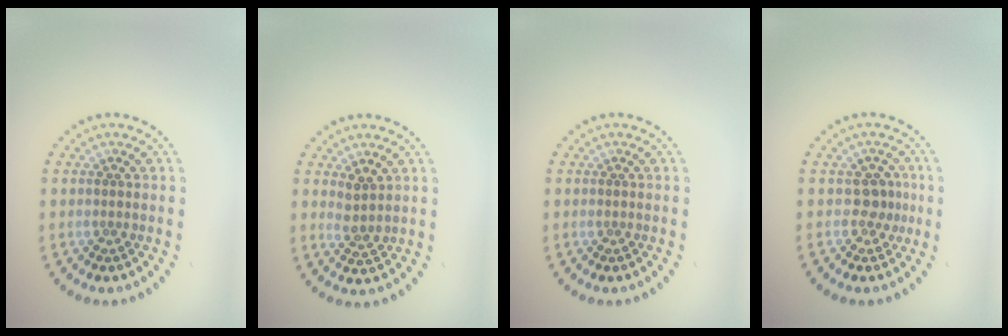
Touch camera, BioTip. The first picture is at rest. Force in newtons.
{"total": 1.7, "press": 1.4, "slide": 0.9}
{"total": 0.0}
{"total": 1.7, "press": 1.3, "slide": 1.1}